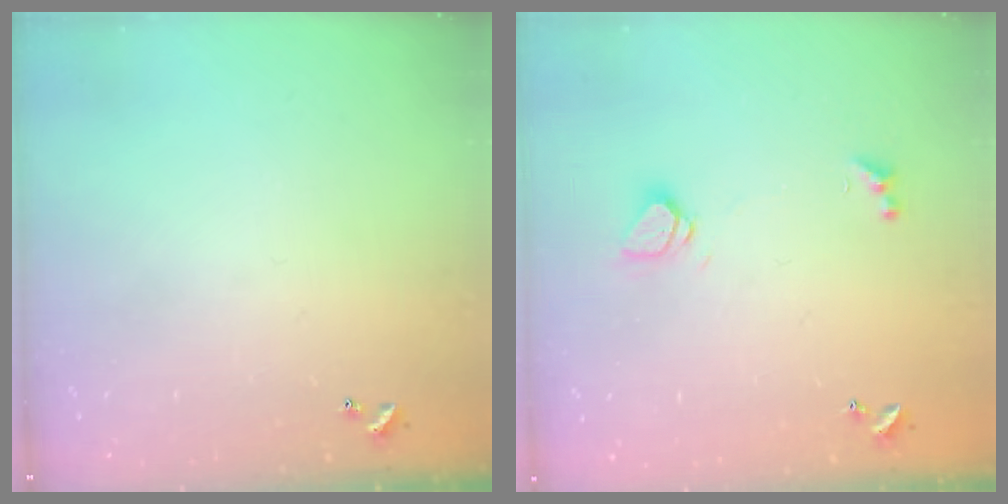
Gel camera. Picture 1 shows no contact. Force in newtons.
{"total": 2.4, "press": 2.3, "slide": 0.3}